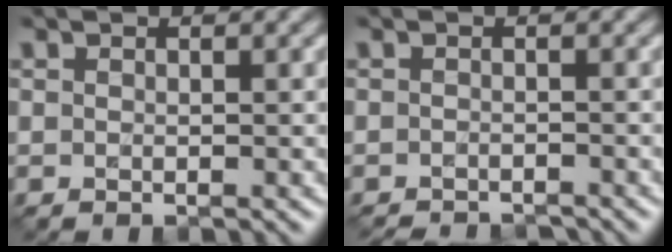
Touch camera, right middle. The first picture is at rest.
{"total": 3.3, "force": [-3.2, 0.3, 0.7], "torque": [-0.003, -0.009, -0.047]}